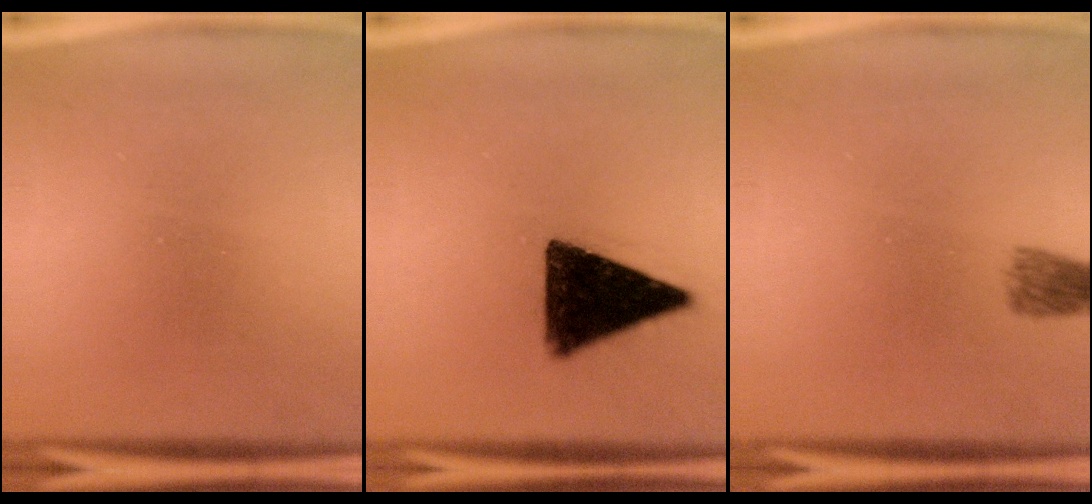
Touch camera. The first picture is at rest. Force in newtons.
{"total": 13.0}
{"total": 2.6}